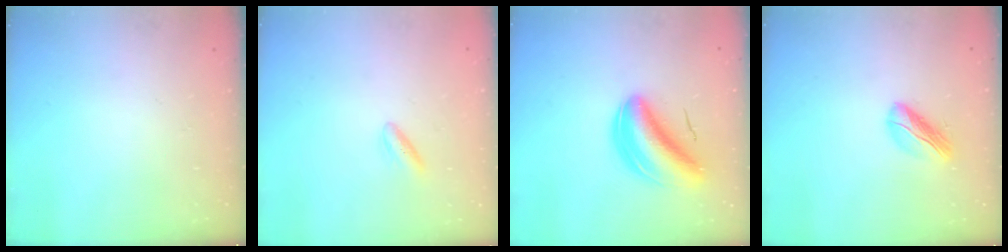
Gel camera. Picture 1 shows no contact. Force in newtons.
{"total": 2.5, "press": 2.2, "slide": 1.2}
{"total": 8.5, "press": 8.2, "slide": 2.3}
{"total": 6.4, "press": 6.2, "slide": 1.5}